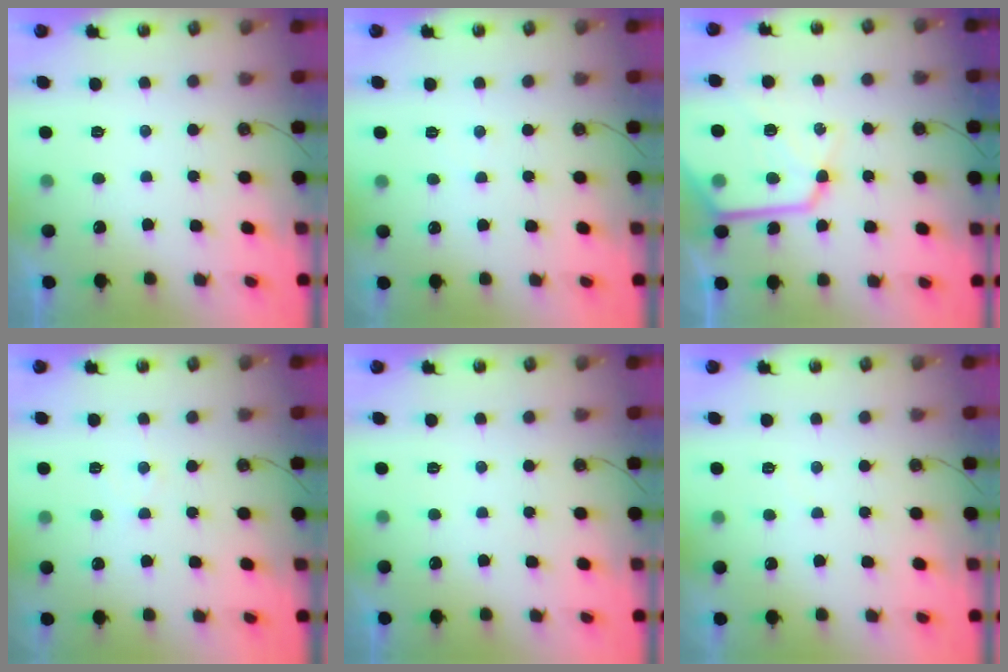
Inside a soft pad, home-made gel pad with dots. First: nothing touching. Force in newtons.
{"total": 2.4, "press": 2.4, "slide": 0.4}
{"total": 16.7, "press": 16.6, "slide": 1.5}
{"total": 4.7, "press": 4.7, "slide": 0.5}
{"total": 0.0}
{"total": 2.8, "press": 2.8, "slide": 0.4}